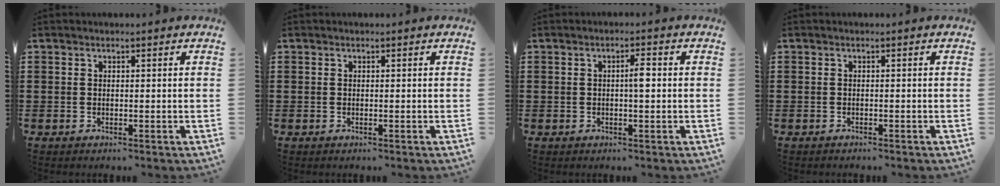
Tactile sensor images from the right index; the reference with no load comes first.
{"total": 0.0}
{"total": 2.5, "force": [0.0, 0.4, 2.5], "torque": [-0.046, -0.001, -0.001]}
{"total": 0.5, "force": [-0.5, 0.1, 0.1], "torque": [-0.003, -0.001, -0.011]}